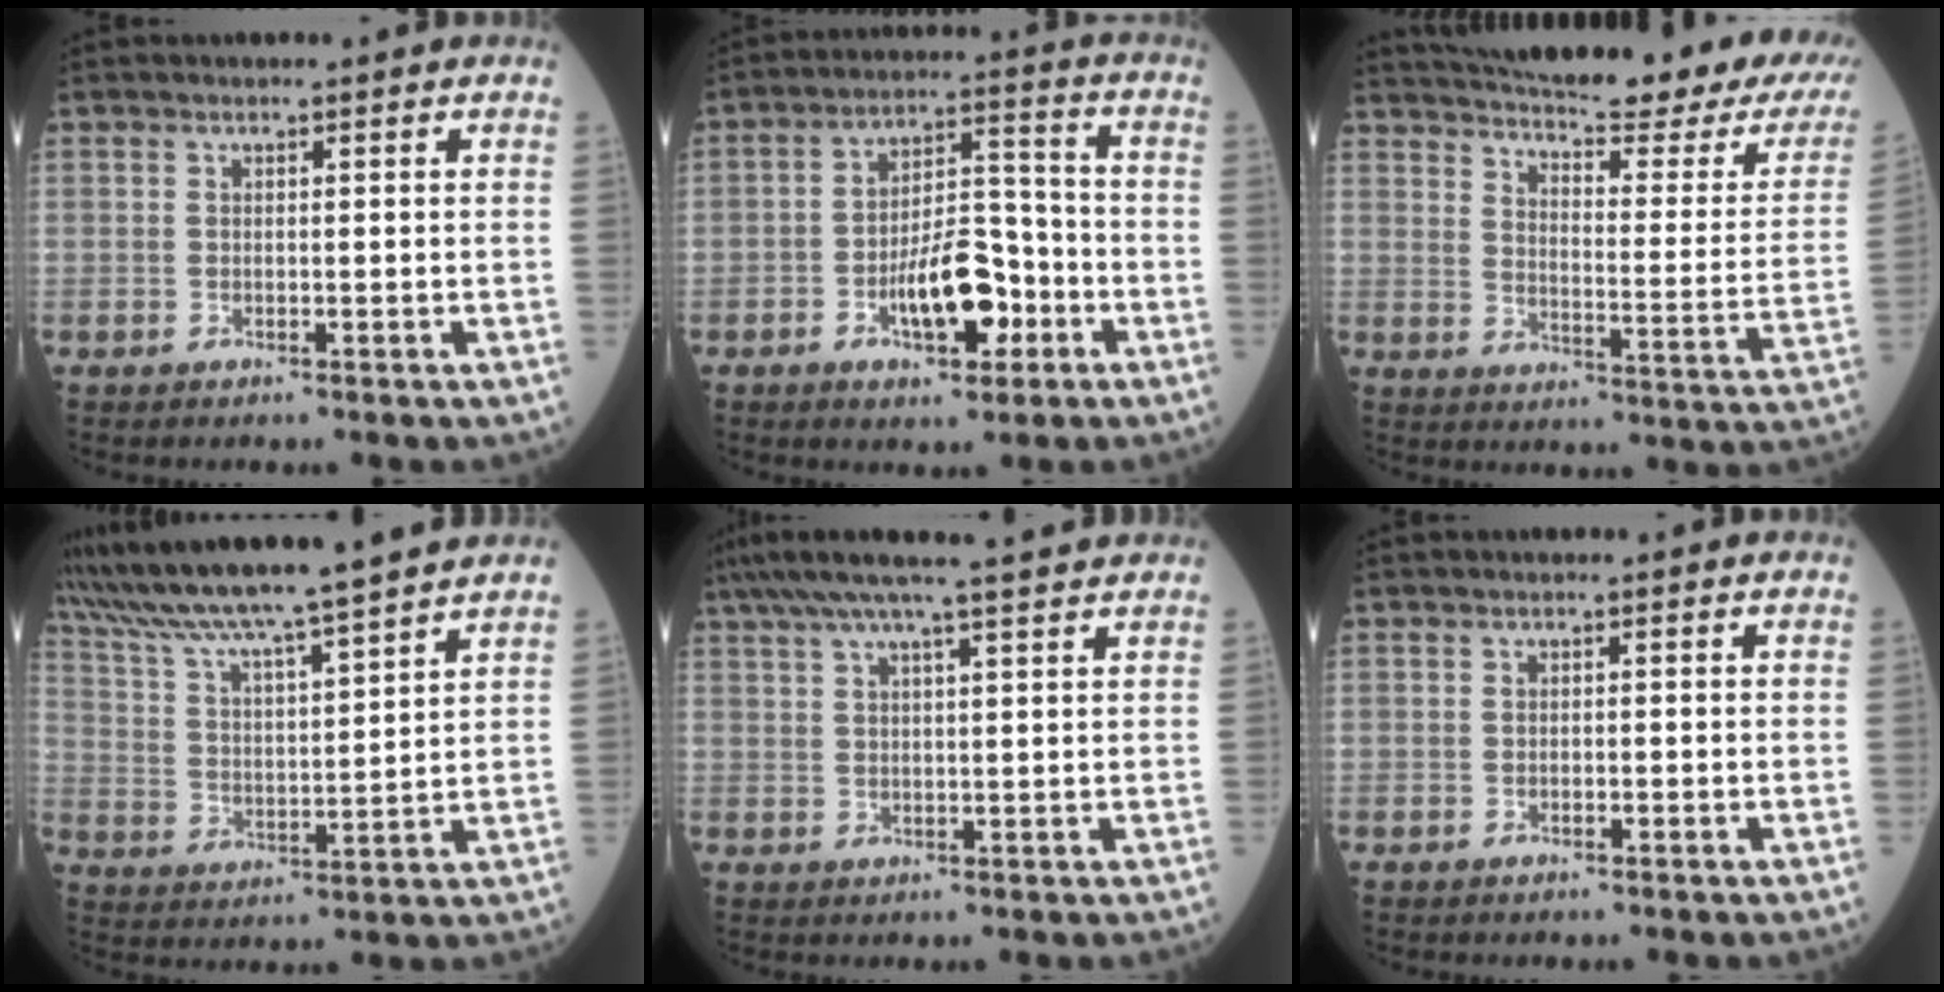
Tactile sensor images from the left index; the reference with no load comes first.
{"total": 10.2, "force": [-4.3, 4.1, 8.3], "torque": [-0.149, 0.011, -0.070]}
{"total": 28.2, "force": [24.0, 3.2, 14.5], "torque": [-0.223, -0.065, 0.297]}
{"total": 16.4, "force": [14.5, -1.2, 7.4], "torque": [-0.139, 0.002, 0.238]}
{"total": 11.4, "force": [9.5, 0.0, 6.3], "torque": [-0.110, 0.032, 0.134]}
{"total": 0.6, "force": [-0.5, 0.2, 0.3], "torque": [-0.007, -0.003, -0.008]}